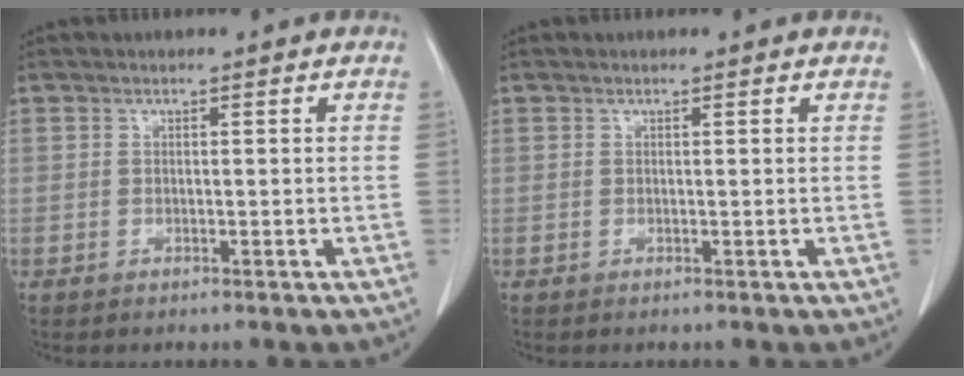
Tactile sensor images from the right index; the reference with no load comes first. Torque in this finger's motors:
{"motor_torque": [-0.16, 0.15, -0.04, -0.01]}